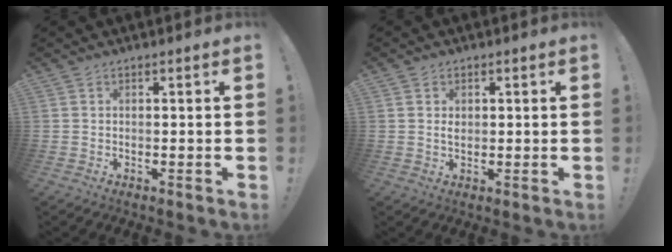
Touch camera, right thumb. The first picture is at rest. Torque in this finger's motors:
{"motor_torque": [-0.08, -0.28, 0.10, 0.49, 0.08]}